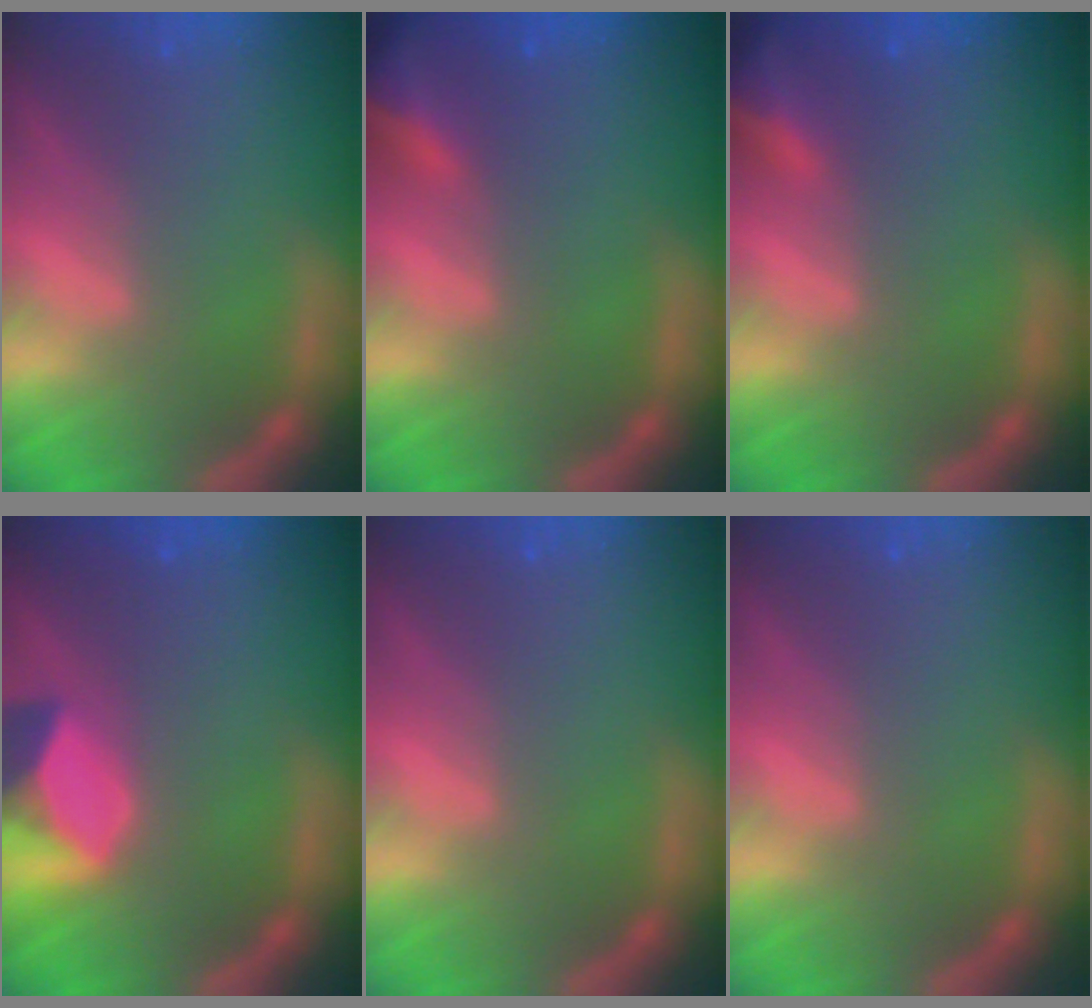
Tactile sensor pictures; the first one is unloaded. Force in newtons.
{"total": 3.9}
{"total": 3.5}
{"total": 5.9}
{"total": 0.0}
{"total": 0.0}